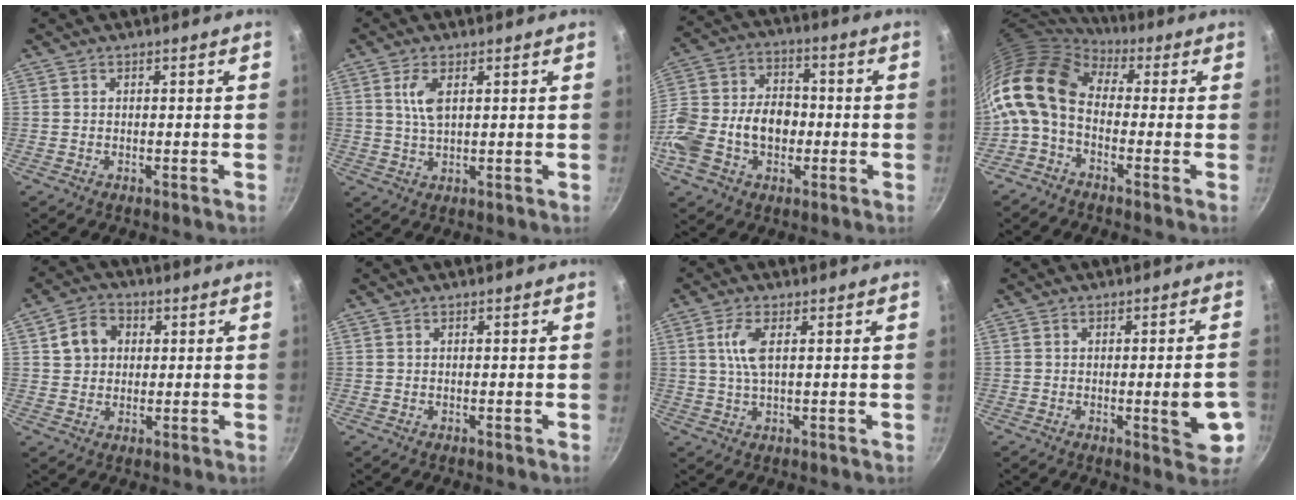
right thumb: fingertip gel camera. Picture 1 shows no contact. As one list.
[{"total": 4.5, "force": [1.5, 2.0, 3.8], "torque": [-0.076, -0.004, 0.033]}, {"total": 16.8, "force": [-3.4, 11.8, 11.5], "torque": [-0.203, 0.040, -0.069]}, {"total": 13.7, "force": [0.0, 9.1, 10.3], "torque": [-0.198, 0.024, -0.022]}, {"total": 6.9, "force": [1.9, 5.7, 3.3], "torque": [-0.035, 0.010, 0.026]}, {"total": 0.0}, {"total": 5.0, "force": [1.3, 1.6, 4.5], "torque": [-0.104, 0.003, 0.027]}, {"total": 7.8, "force": [-1.7, 2.1, 7.3], "torque": [-0.084, -0.001, -0.020]}]